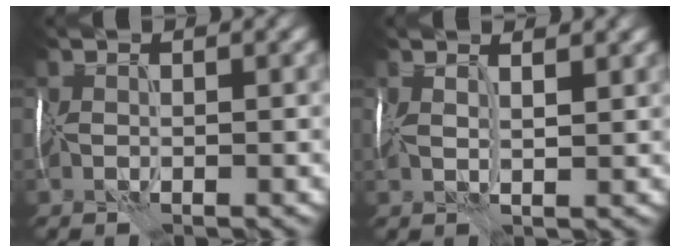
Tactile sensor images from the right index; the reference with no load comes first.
{"total": 2.6, "force": [1.6, 0.7, 1.8], "torque": [-0.030, 0.009, 0.019]}